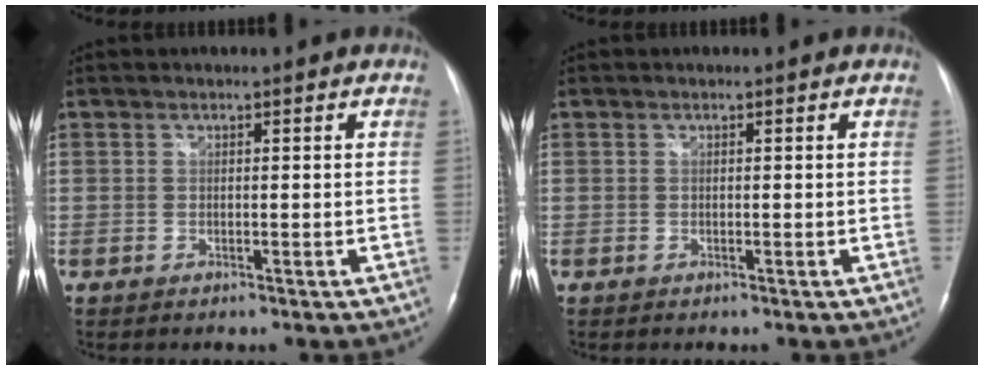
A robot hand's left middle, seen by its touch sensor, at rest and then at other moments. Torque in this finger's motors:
{"motor_torque": [-0.37, 0.31, 0.02, 0.01]}